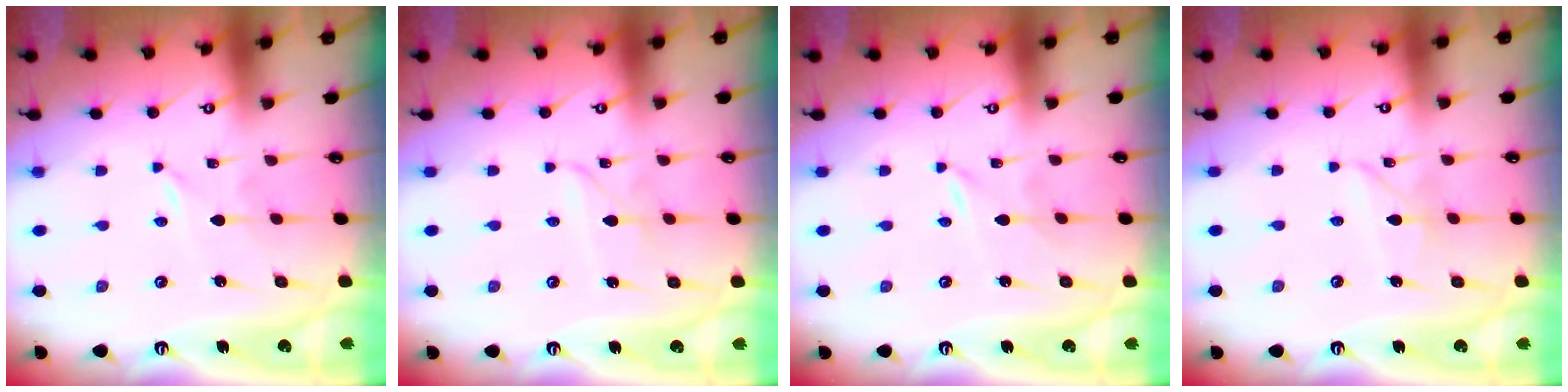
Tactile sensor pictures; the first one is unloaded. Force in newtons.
{"total": 2.6, "press": 2.6, "slide": 0.1}
{"total": 0.0}
{"total": 3.7, "press": 3.7, "slide": 0.0}